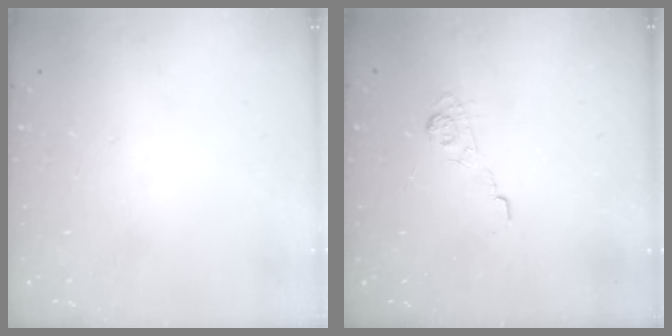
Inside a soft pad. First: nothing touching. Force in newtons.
{"total": 4.2, "press": 3.8, "slide": 1.6}